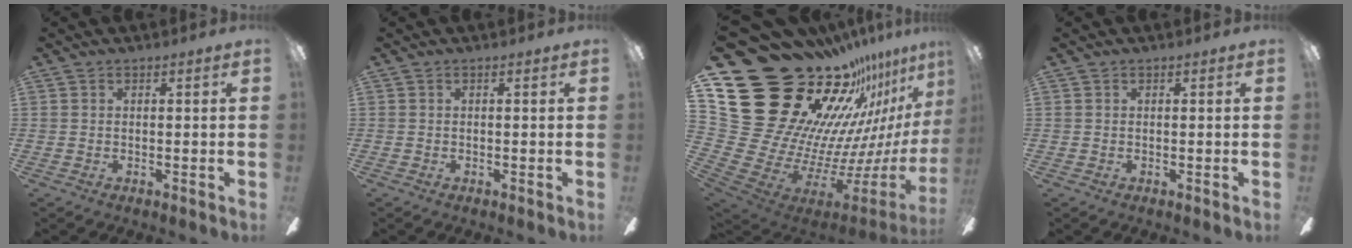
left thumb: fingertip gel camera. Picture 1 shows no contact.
{"total": 0.0}
{"total": 30.4, "force": [19.9, 17.5, 14.8], "torque": [-0.160, -0.265, 0.463]}
{"total": 0.0}